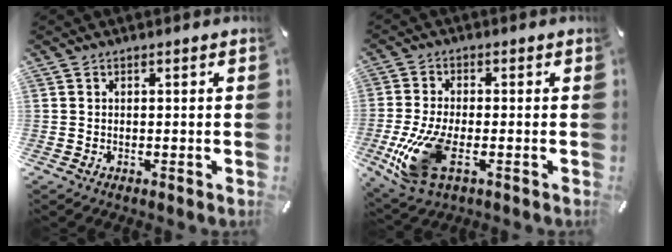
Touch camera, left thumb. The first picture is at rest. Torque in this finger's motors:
{"motor_torque": [0.98, 2.90, 0.76, -0.46, 0.25]}